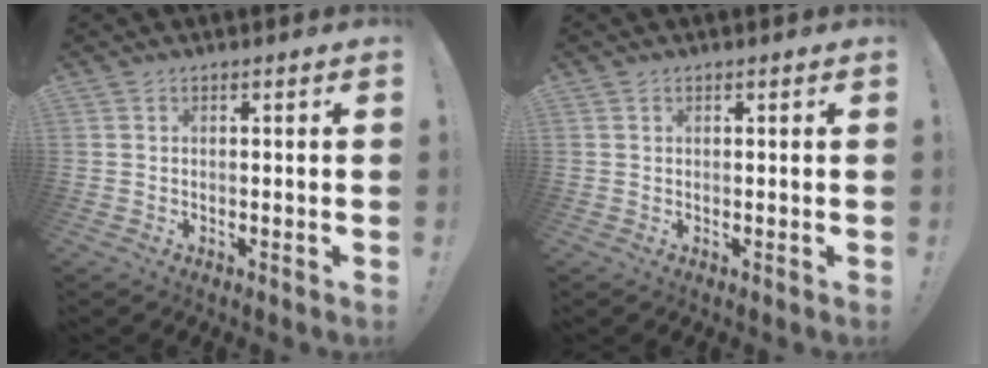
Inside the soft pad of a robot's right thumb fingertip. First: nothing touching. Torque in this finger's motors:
{"motor_torque": [-0.08, -0.21, -0.03, 0.03, 0.03]}